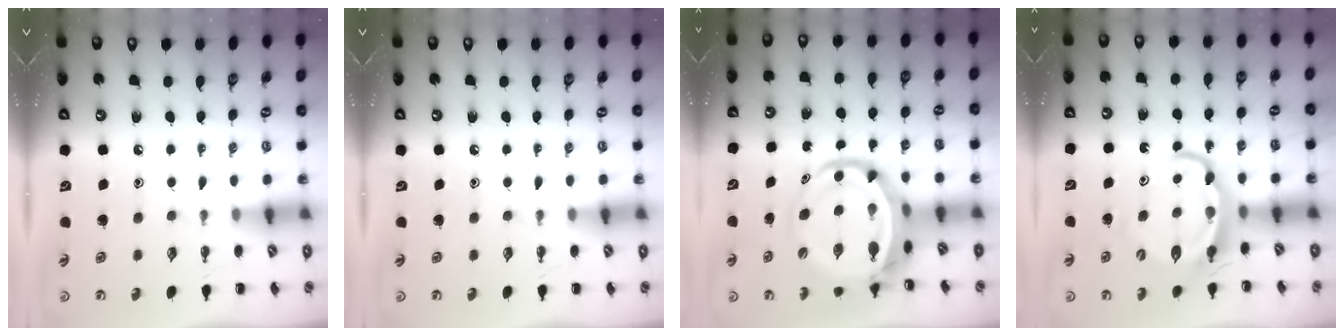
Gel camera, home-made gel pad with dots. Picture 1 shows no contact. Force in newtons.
{"total": 0.0}
{"total": 9.5, "press": 9.0, "slide": 3.1}
{"total": 7.3, "press": 7.3, "slide": 0.6}